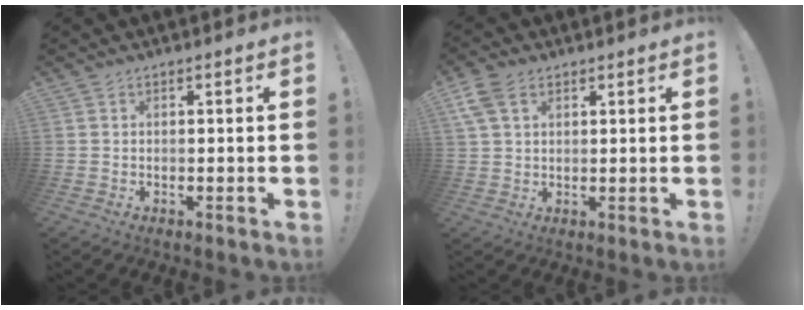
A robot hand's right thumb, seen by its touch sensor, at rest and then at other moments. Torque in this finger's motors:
{"motor_torque": [-0.23, -0.18, -0.17, 0.56, -0.01]}